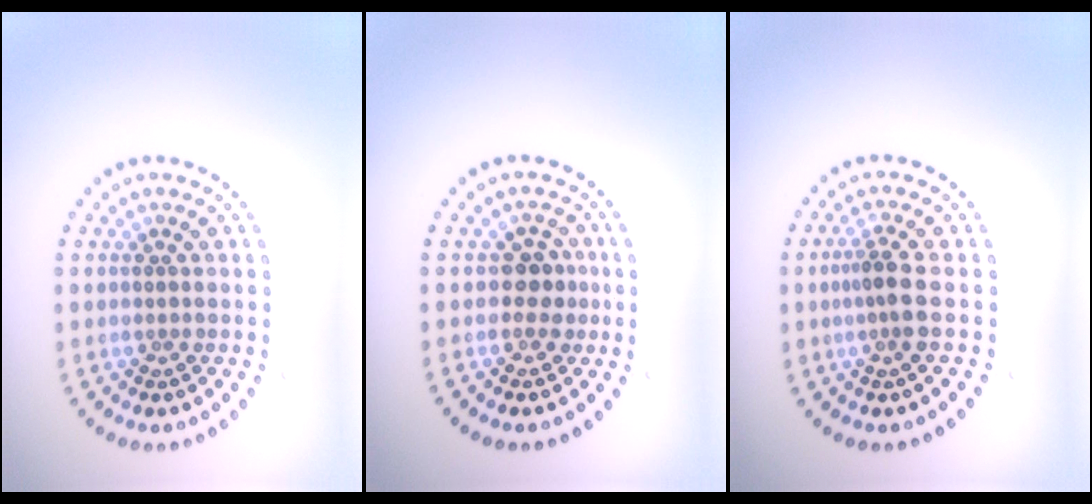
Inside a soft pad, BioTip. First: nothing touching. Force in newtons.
{"total": 1.9, "press": 1.6, "slide": 1.0}
{"total": 2.3, "press": 1.8, "slide": 1.4}